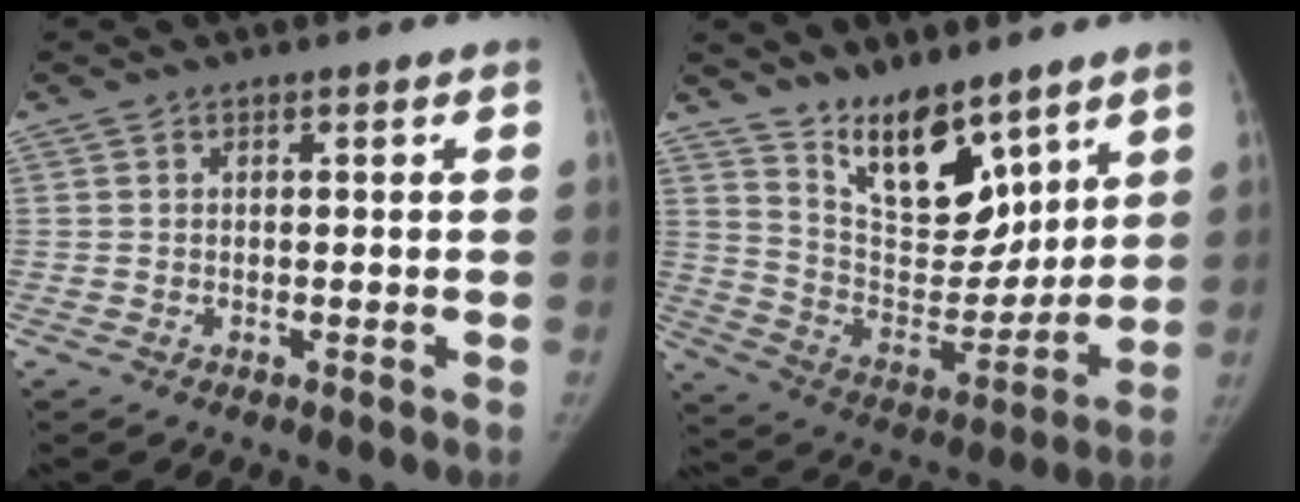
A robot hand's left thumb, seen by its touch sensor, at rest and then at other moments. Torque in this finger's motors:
{"motor_torque": [0.39, -0.19, 0.88, -0.71, 0.06]}